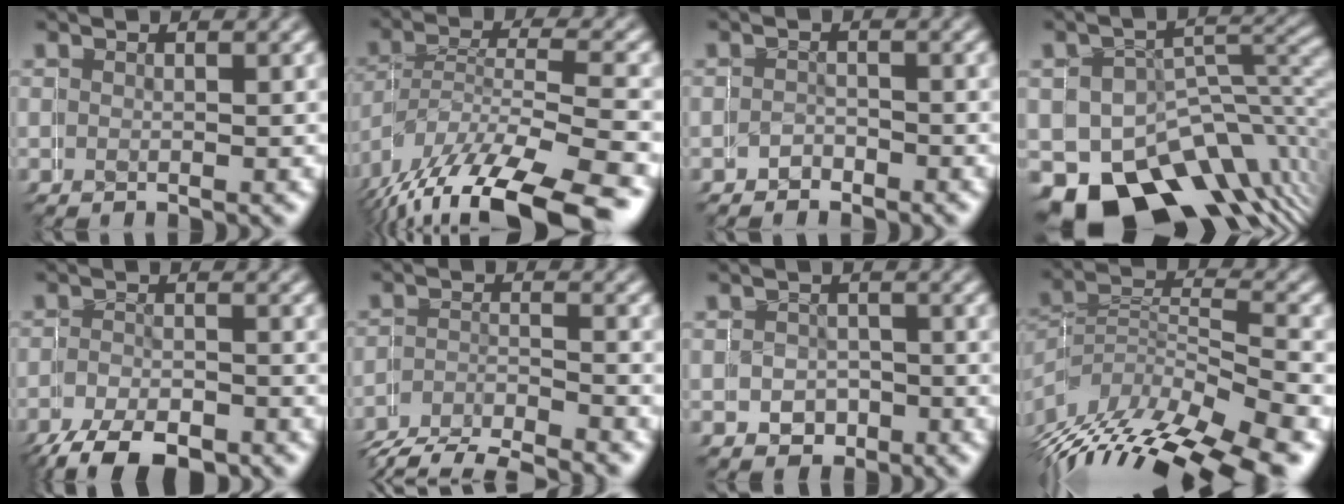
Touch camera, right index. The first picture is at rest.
{"total": 6.8, "force": [-4.2, 3.6, 4.0], "torque": [-0.094, -0.037, -0.044]}
{"total": 2.8, "force": [-1.9, 1.1, -1.7], "torque": [0.020, -0.006, -0.031]}
{"total": 13.8, "force": [-7.4, 9.9, 6.2], "torque": [-0.104, -0.054, -0.094]}
{"total": 5.4, "force": [-4.7, 2.5, 1.1], "torque": [-0.026, -0.019, -0.066]}
{"total": 2.7, "force": [-2.3, 1.4, -0.2], "torque": [-0.010, -0.004, -0.045]}
{"total": 2.7, "force": [0.3, 1.8, -2.1], "torque": [0.035, -0.008, 0.009]}
{"total": 8.6, "force": [-4.2, 5.6, 5.0], "torque": [-0.091, -0.018, -0.058]}